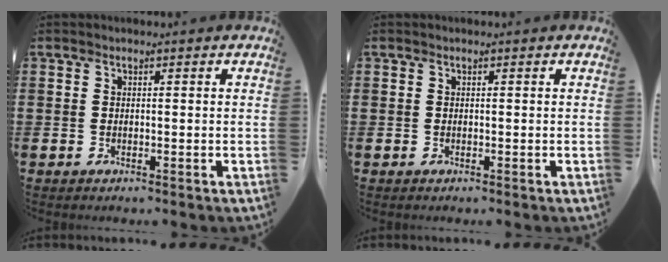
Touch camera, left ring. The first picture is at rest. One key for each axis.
{"total": 0.0}